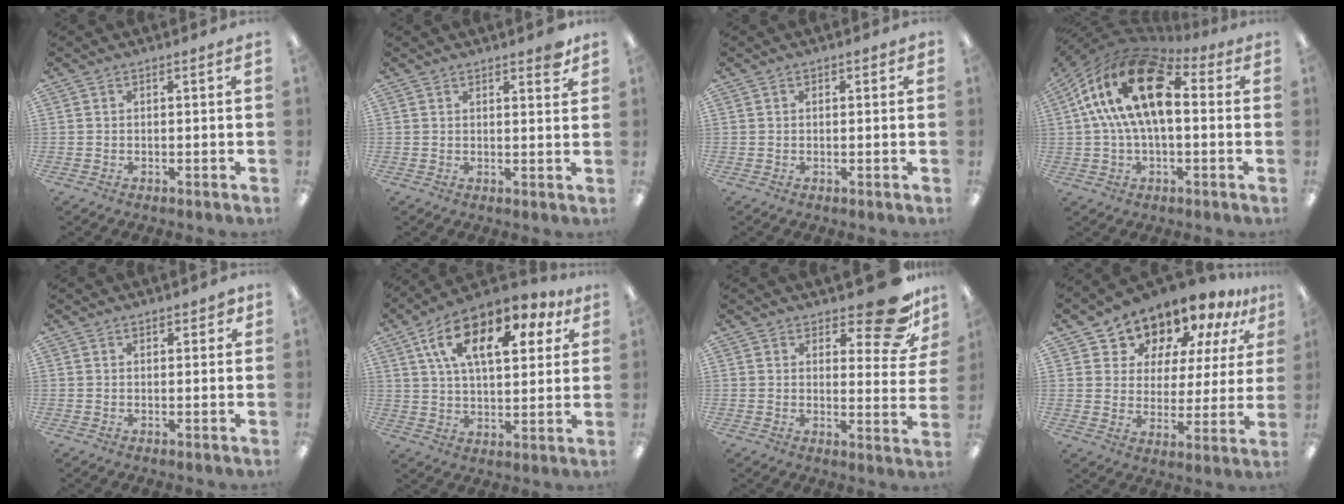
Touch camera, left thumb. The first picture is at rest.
{"total": 2.9, "force": [2.6, 0.7, 1.2], "torque": [-0.004, -0.017, 0.041]}
{"total": 0.7, "force": [0.1, 0.4, 0.5], "torque": [-0.001, 0.000, -0.001]}
{"total": 20.1, "force": [4.7, 10.4, 16.5], "torque": [-0.315, -0.008, 0.078]}
{"total": 1.9, "force": [1.5, 0.8, 0.8], "torque": [-0.010, -0.002, 0.025]}
{"total": 17.8, "force": [8.9, 8.3, 13.0], "torque": [-0.217, -0.022, 0.148]}
{"total": 14.2, "force": [9.5, 5.0, 9.4], "torque": [-0.112, -0.065, 0.157]}
{"total": 12.3, "force": [11.0, 5.2, 1.7], "torque": [-0.040, -0.107, 0.200]}